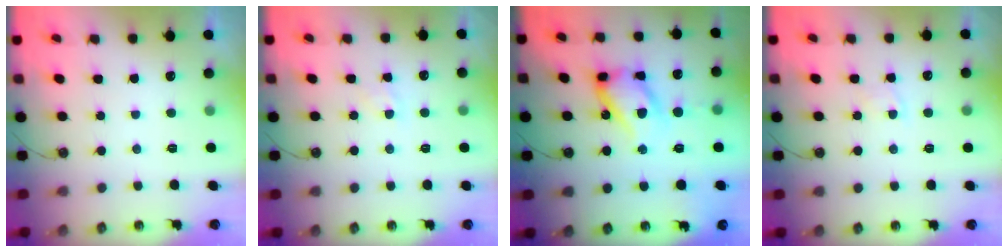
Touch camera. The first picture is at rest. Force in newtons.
{"total": 5.1, "press": 5.1, "slide": 0.7}
{"total": 17.2, "press": 17.2, "slide": 1.4}
{"total": 2.8, "press": 2.8, "slide": 0.4}